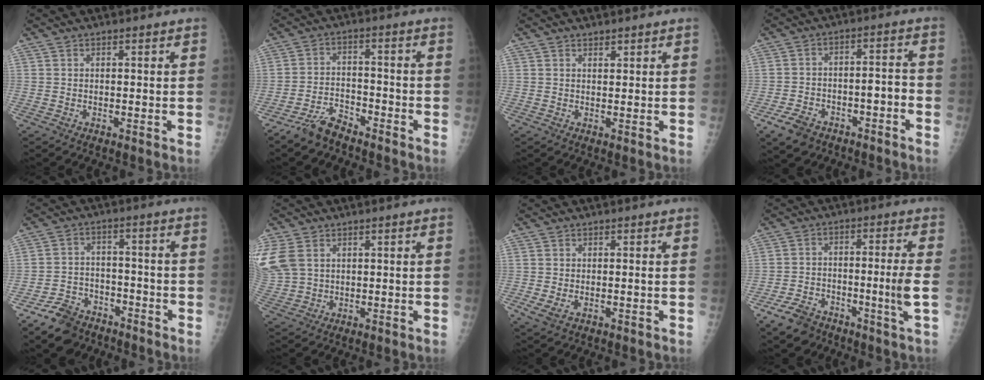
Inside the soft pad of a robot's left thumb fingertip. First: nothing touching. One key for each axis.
{"total": 5.8, "fx": -5.1, "fy": 2.0, "fz": 1.8, "tx": -0.032, "ty": 0.025, "tz": -0.099}
{"total": 1.1, "fx": 0.9, "fy": 0.4, "fz": 0.4, "tx": 0.000, "ty": -0.006, "tz": 0.014}
{"total": 9.2, "fx": -5.6, "fy": 5.2, "fz": 5.2, "tx": -0.073, "ty": 0.056, "tz": -0.085}
{"total": 9.5, "fx": -6.9, "fy": 5.9, "fz": 2.8, "tx": -0.034, "ty": 0.045, "tz": -0.115}
{"total": 10.0, "fx": 3.4, "fy": 7.4, "fz": 5.8, "tx": -0.156, "ty": 0.001, "tz": 0.077}
{"total": 2.7, "fx": -0.4, "fy": 1.2, "fz": 2.4, "tx": -0.057, "ty": -0.002, "tz": -0.003}
{"total": 8.4, "fx": -4.5, "fy": 1.6, "fz": 6.8, "tx": -0.132, "ty": 0.036, "tz": -0.074}